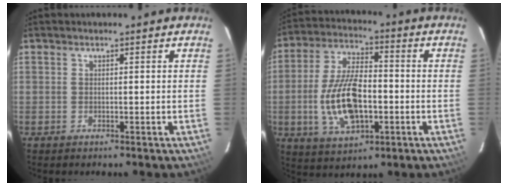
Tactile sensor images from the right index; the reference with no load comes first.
{"total": 14.7, "force": [-3.0, 7.2, 12.5], "torque": [-0.254, 0.004, -0.046]}